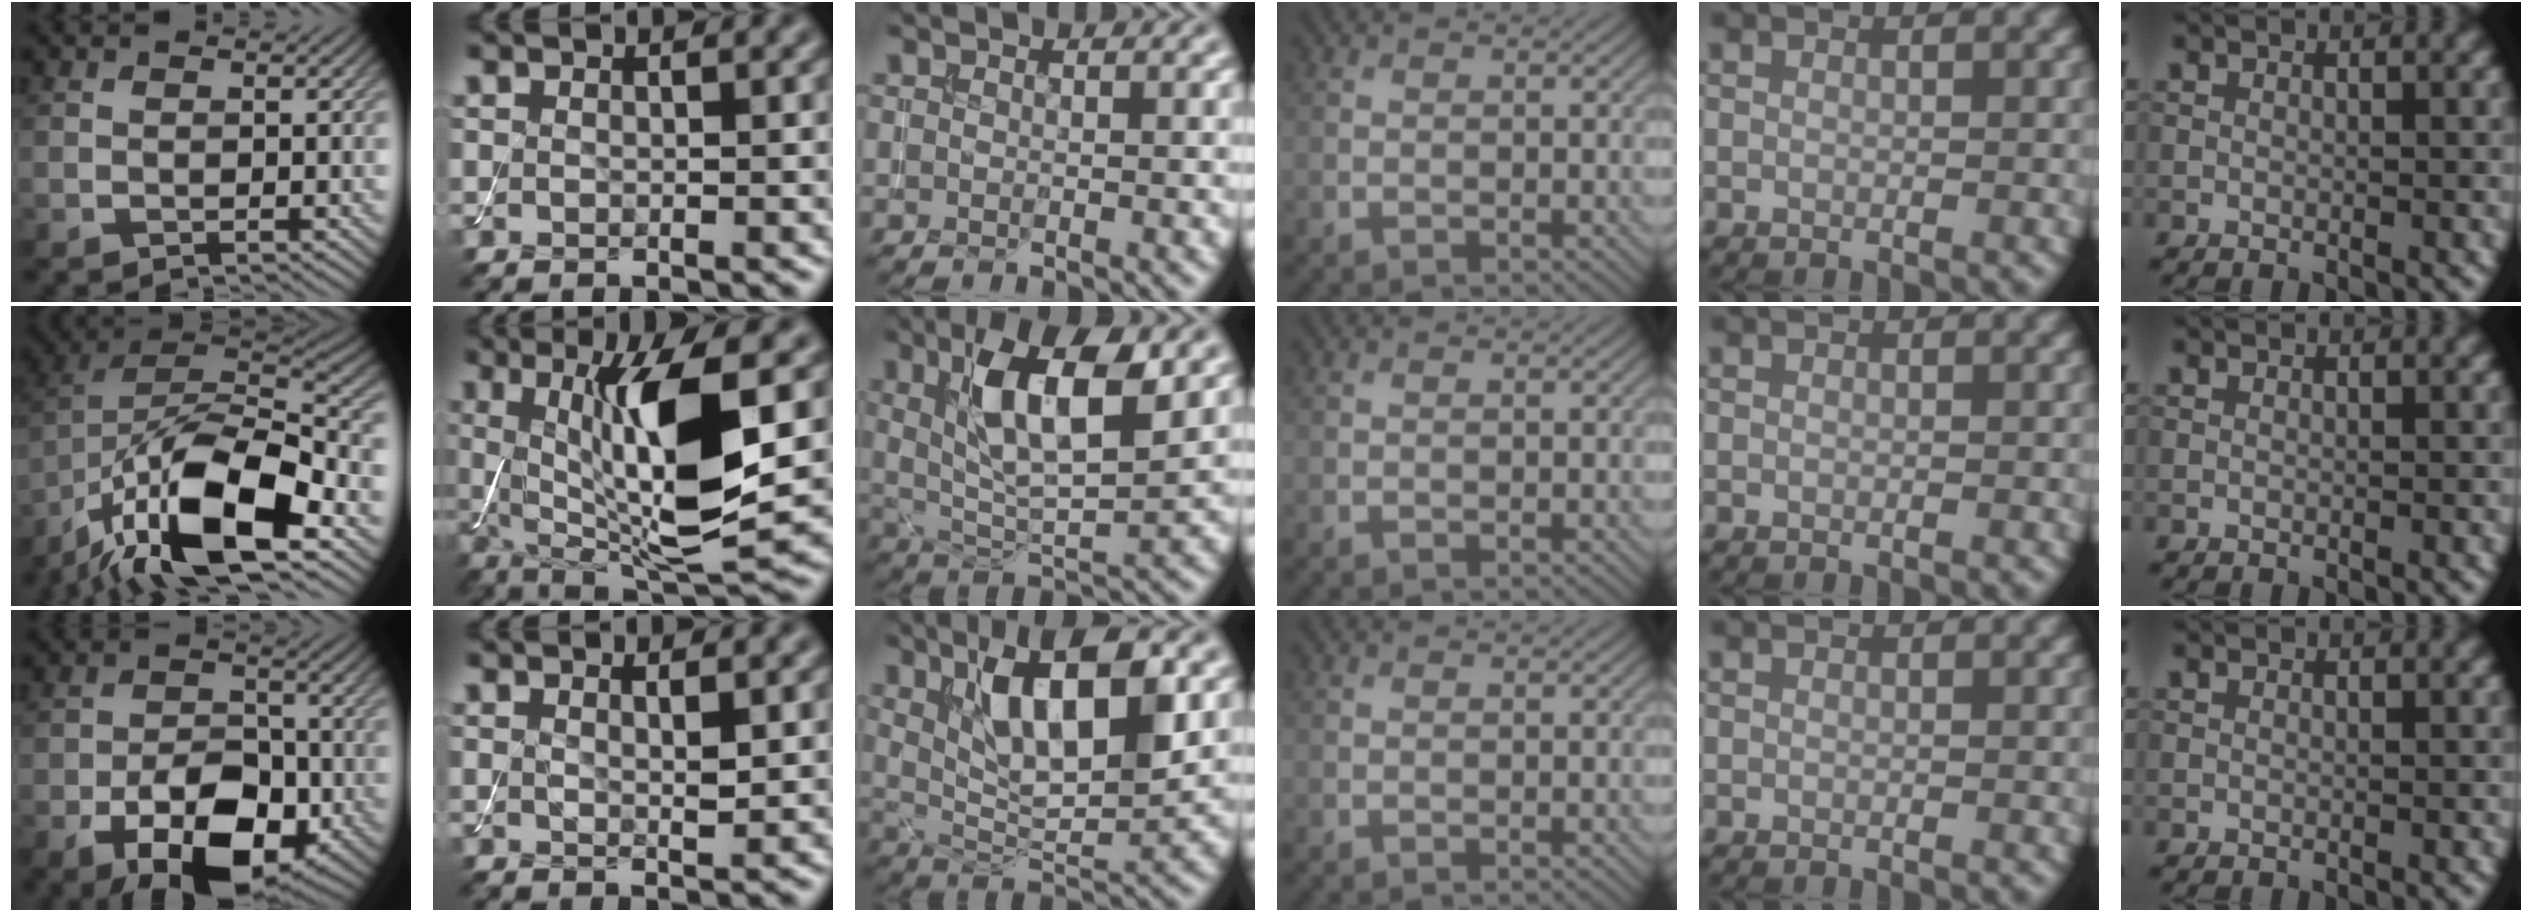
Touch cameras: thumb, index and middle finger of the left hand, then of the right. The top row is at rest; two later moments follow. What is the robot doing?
{"motion": "assemble", "object": "toy tower of hanoi"}